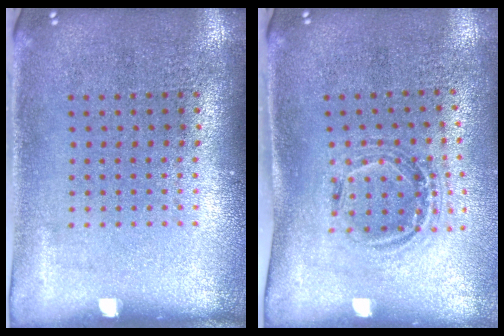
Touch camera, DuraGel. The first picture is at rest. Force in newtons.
{"total": 1.0, "press": 1.0, "slide": 0.1}